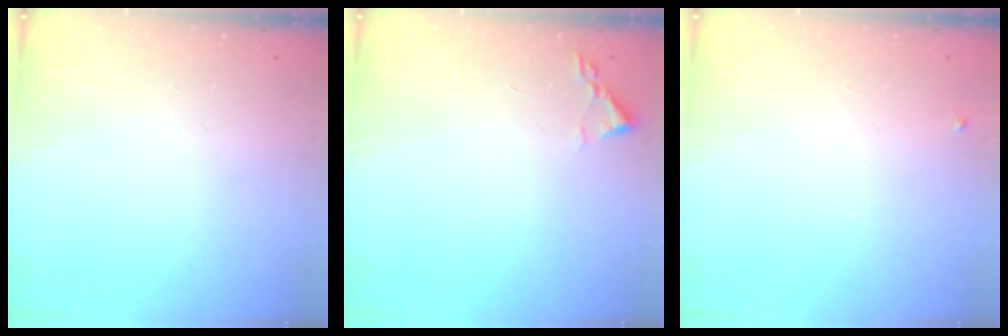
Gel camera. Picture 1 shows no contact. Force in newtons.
{"total": 1.8, "press": 1.8, "slide": 0.3}
{"total": 2.7, "press": 2.7, "slide": 0.2}